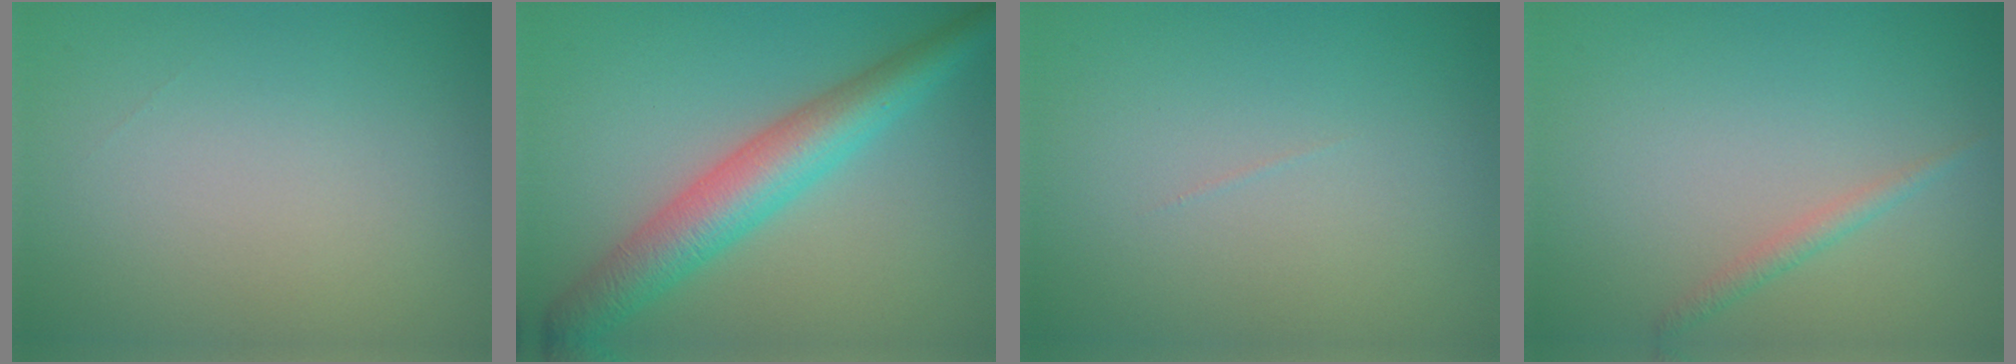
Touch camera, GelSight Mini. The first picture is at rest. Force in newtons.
{"total": 6.1, "press": 6.1, "slide": 0.1}
{"total": 0.0}
{"total": 1.2, "press": 1.2, "slide": 0.0}